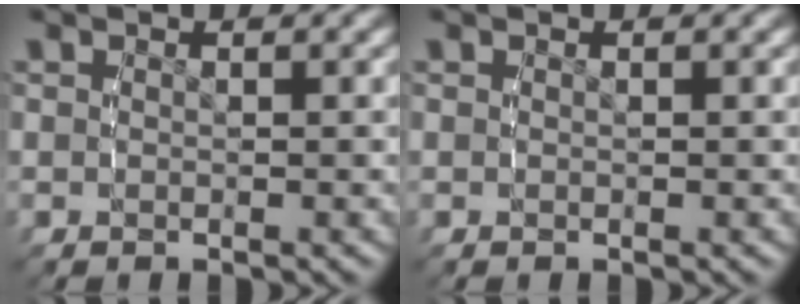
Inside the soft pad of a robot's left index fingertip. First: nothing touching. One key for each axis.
{"total": 0.0}